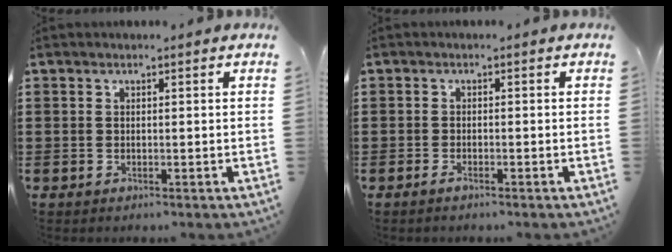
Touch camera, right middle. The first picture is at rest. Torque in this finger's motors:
{"motor_torque": [0.08, 0.26, 0.05, -0.01]}